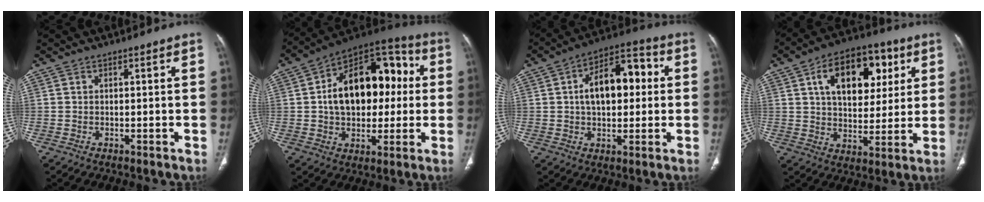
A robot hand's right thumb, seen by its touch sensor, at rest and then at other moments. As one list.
[{"total": 21.9, "force": [2.1, 13.9, 16.8], "torque": [-0.224, 0.037, 0.031]}, {"total": 14.1, "force": [1.8, 8.1, 11.4], "torque": [-0.155, 0.030, 0.021]}, {"total": 17.6, "force": [6.3, 10.7, 12.6], "torque": [-0.146, -0.002, 0.097]}]